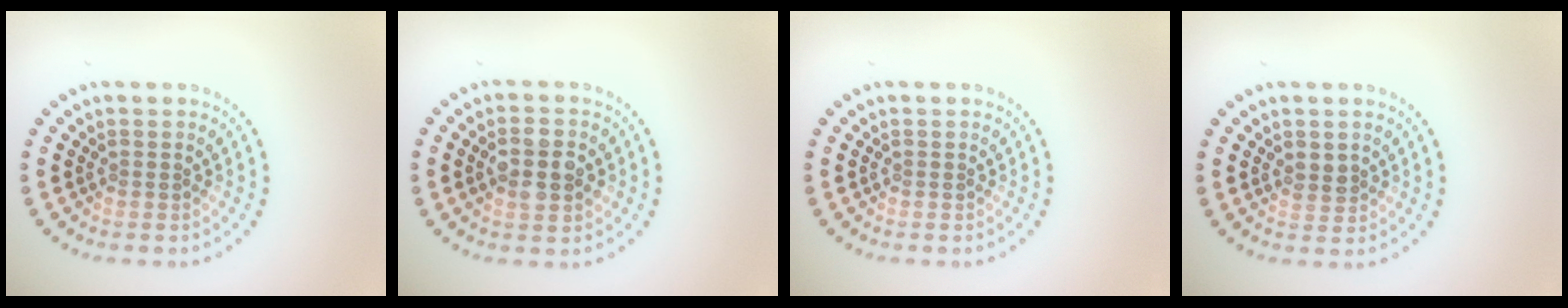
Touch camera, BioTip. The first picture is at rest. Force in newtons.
{"total": 3.8, "press": 3.8, "slide": 0.1}
{"total": 0.0}
{"total": 1.5, "press": 1.4, "slide": 0.6}